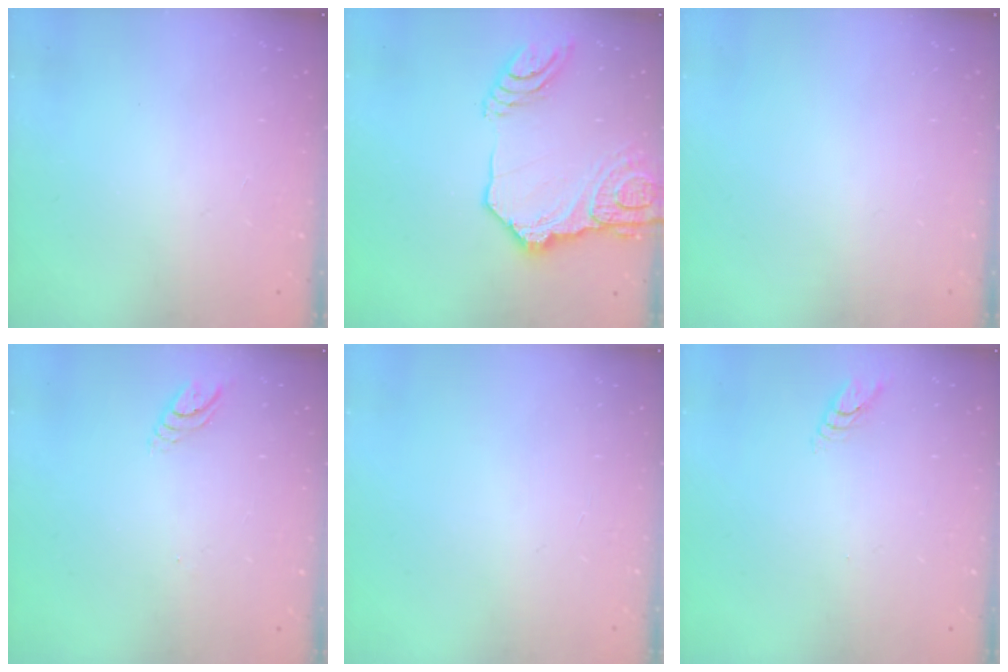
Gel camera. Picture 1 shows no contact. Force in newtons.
{"total": 19.8, "press": 19.7, "slide": 2.3}
{"total": 0.0}
{"total": 4.1, "press": 4.1, "slide": 0.5}
{"total": 2.3, "press": 2.3, "slide": 0.2}
{"total": 3.3, "press": 3.3, "slide": 0.3}